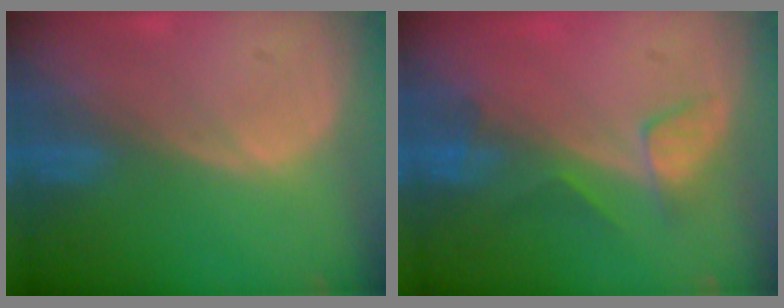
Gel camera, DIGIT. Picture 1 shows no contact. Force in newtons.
{"total": 3.9, "press": 3.7, "slide": 1.4}